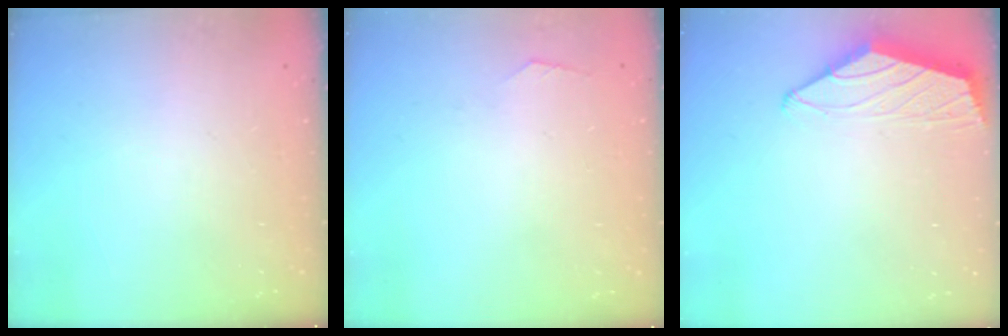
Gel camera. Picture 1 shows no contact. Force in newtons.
{"total": 1.4, "press": 1.4, "slide": 0.3}
{"total": 1.4, "press": 1.3, "slide": 0.5}